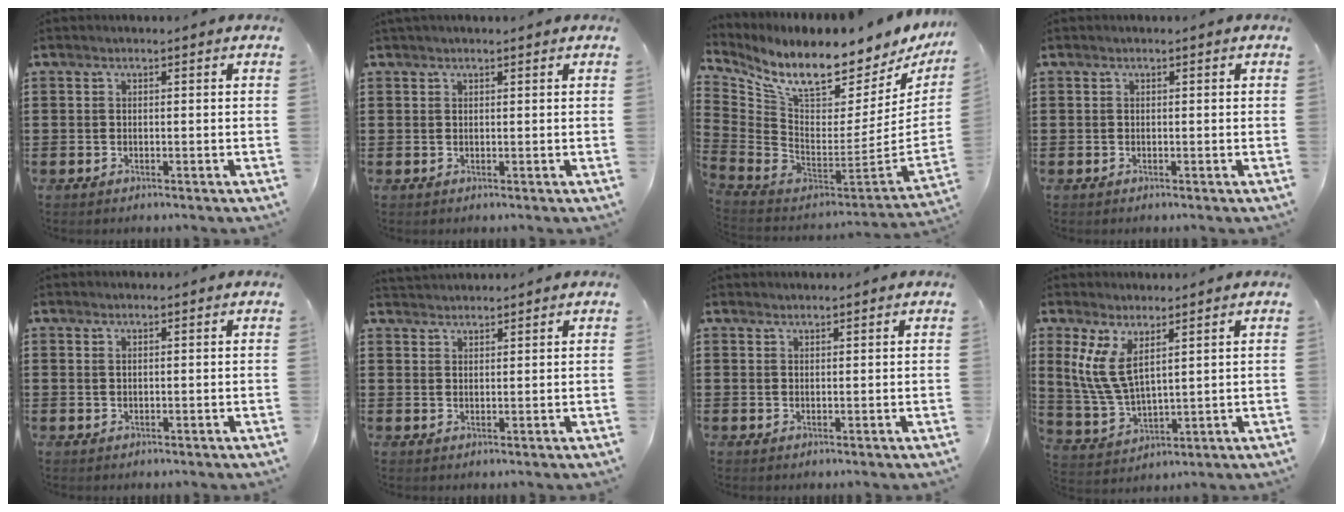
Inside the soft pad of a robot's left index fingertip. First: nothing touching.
{"total": 0.7, "force": [0.5, 0.1, 0.3], "torque": [-0.008, 0.000, 0.011]}
{"total": 9.5, "force": [7.3, 2.1, 5.7], "torque": [-0.132, -0.078, 0.120]}
{"total": 0.0}
{"total": 0.6, "force": [0.5, 0.2, 0.4], "torque": [-0.010, 0.002, 0.010]}
{"total": 1.9, "force": [1.9, 0.1, -0.1], "torque": [-0.004, 0.001, 0.038]}
{"total": 1.0, "force": [1.0, 0.1, 0.0], "torque": [-0.002, -0.001, 0.021]}
{"total": 7.6, "force": [3.9, 3.1, 5.7], "torque": [-0.144, -0.009, 0.069]}